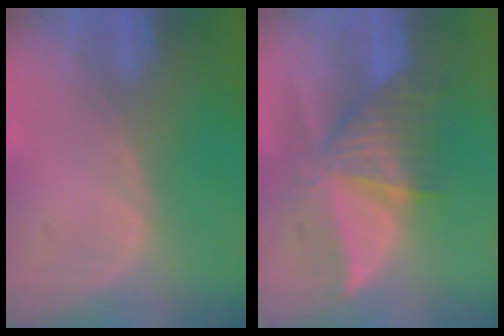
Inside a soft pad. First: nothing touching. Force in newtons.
{"total": 8.4, "press": 7.9, "slide": 3.0}